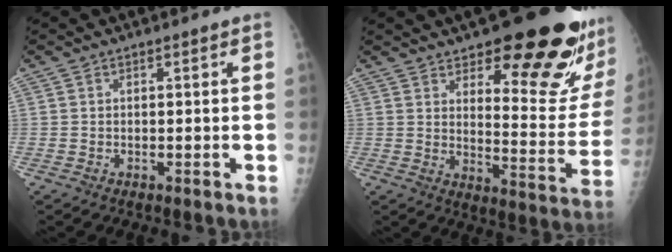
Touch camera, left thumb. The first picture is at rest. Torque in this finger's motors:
{"motor_torque": [0.46, 0.58, 0.97, -1.21, 0.13]}